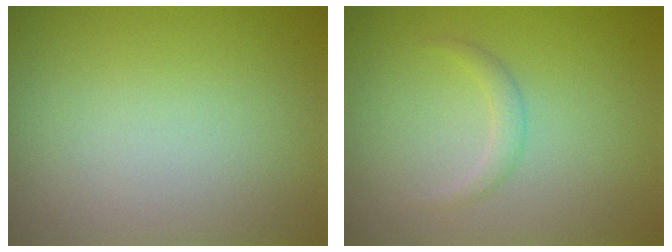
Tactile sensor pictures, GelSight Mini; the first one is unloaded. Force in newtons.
{"total": 1.2, "press": 1.2, "slide": 0.0}